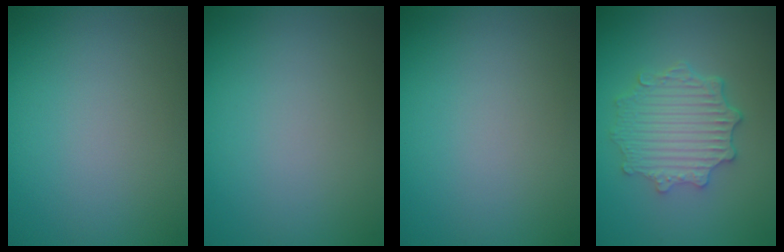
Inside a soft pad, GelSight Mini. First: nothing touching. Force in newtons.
{"total": 0.0}
{"total": 0.0}
{"total": 4.7, "press": 3.8, "slide": 2.8}